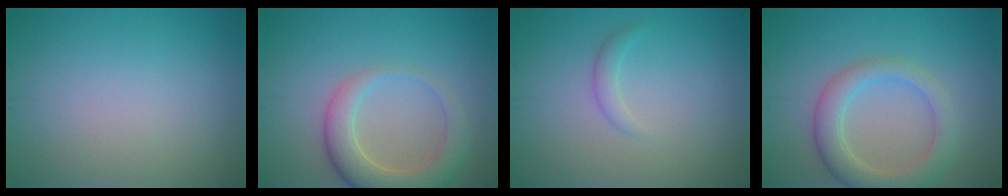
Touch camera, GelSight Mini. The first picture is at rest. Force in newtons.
{"total": 5.1, "press": 5.1, "slide": 0.5}
{"total": 1.2, "press": 1.1, "slide": 0.2}
{"total": 4.4, "press": 4.4, "slide": 0.4}